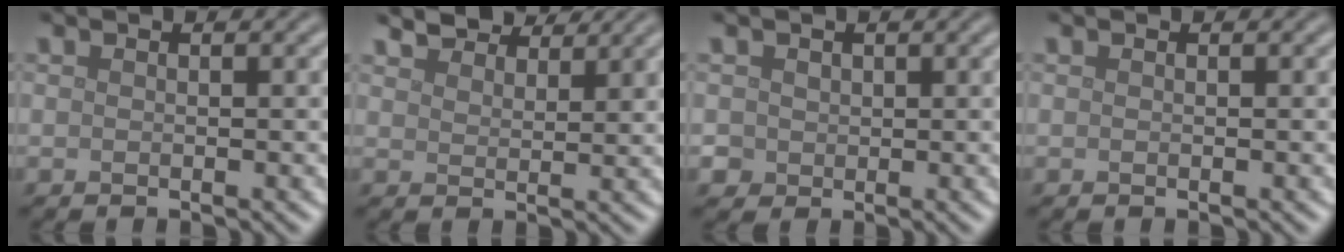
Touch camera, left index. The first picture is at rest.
{"total": 4.6, "force": [4.2, 1.2, 1.4], "torque": [-0.031, 0.007, 0.067]}
{"total": 1.4, "force": [0.3, 1.3, 0.3], "torque": [0.000, -0.003, 0.009]}
{"total": 0.0}